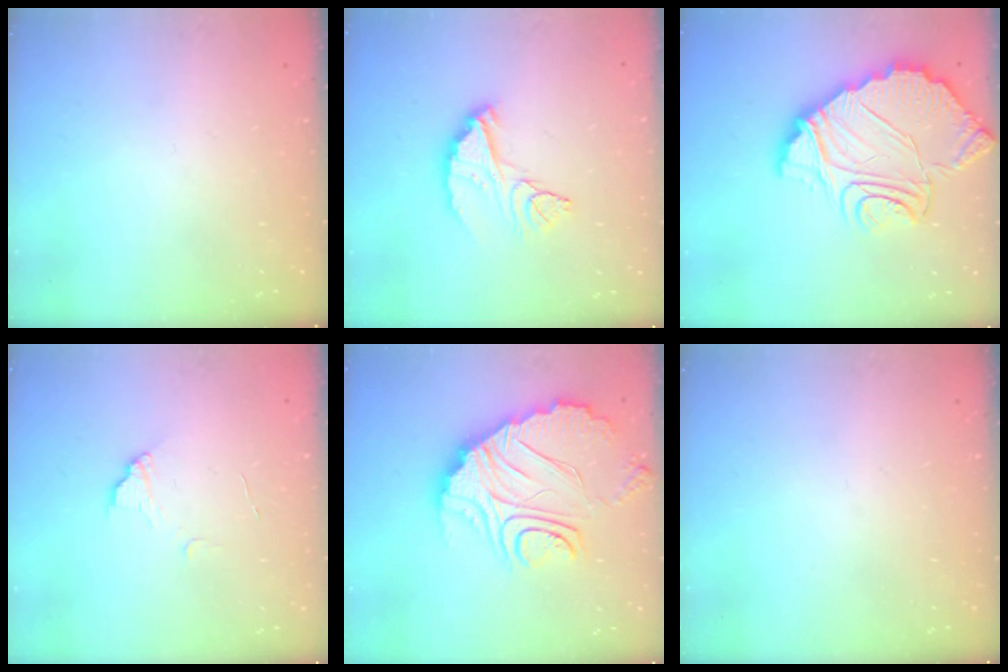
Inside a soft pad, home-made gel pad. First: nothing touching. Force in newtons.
{"total": 9.9, "press": 9.9, "slide": 0.8}
{"total": 14.2, "press": 14.1, "slide": 1.5}
{"total": 6.5, "press": 6.5, "slide": 0.7}
{"total": 16.3, "press": 16.2, "slide": 1.5}
{"total": 0.0}